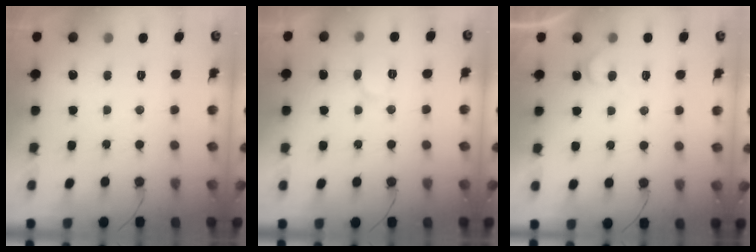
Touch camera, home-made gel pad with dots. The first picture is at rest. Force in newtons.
{"total": 6.5, "press": 6.5, "slide": 0.1}
{"total": 3.8, "press": 3.8, "slide": 0.3}